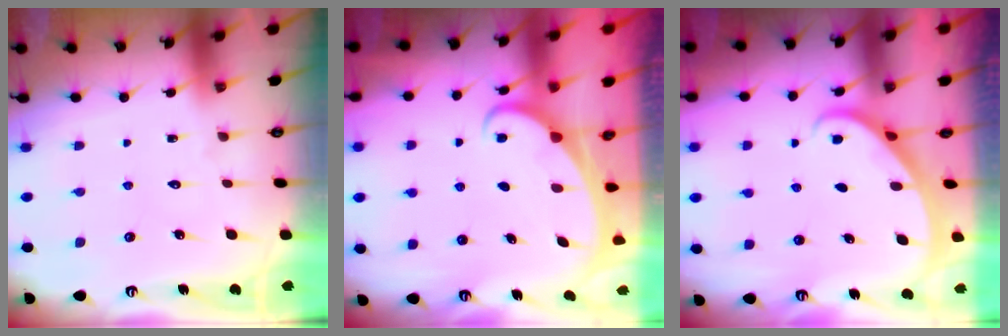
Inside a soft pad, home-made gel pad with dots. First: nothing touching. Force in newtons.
{"total": 1.9, "press": 1.9, "slide": 0.3}
{"total": 1.8, "press": 1.8, "slide": 0.1}